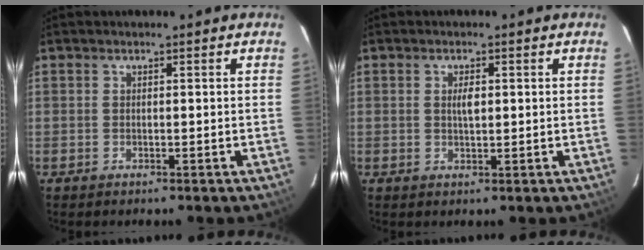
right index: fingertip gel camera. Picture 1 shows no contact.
{"total": 2.2, "force": [0.4, 1.0, 1.9], "torque": [-0.035, 0.002, 0.007]}